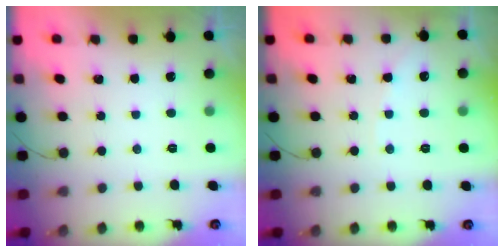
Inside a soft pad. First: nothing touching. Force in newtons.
{"total": 3.9, "press": 3.9, "slide": 0.4}